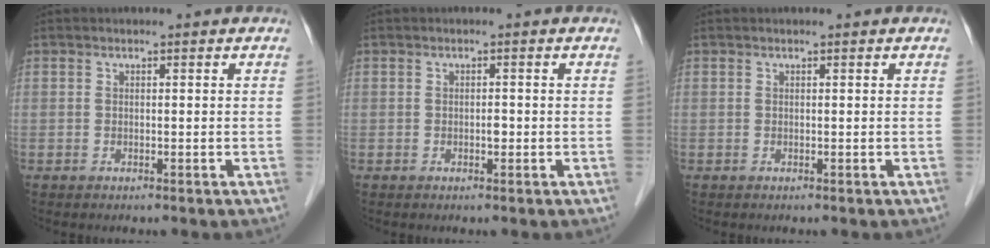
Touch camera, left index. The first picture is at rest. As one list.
[{"total": 0.9, "force": [-0.3, 0.4, 0.7], "torque": [-0.012, 0.002, -0.005]}, {"total": 0.0}]